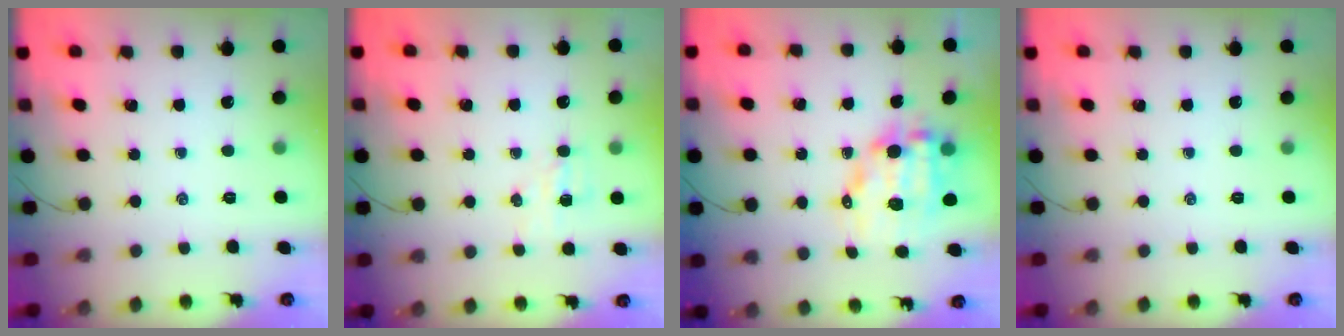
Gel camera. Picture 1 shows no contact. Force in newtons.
{"total": 4.0, "press": 3.8, "slide": 1.1}
{"total": 10.6, "press": 10.2, "slide": 2.8}
{"total": 0.0}